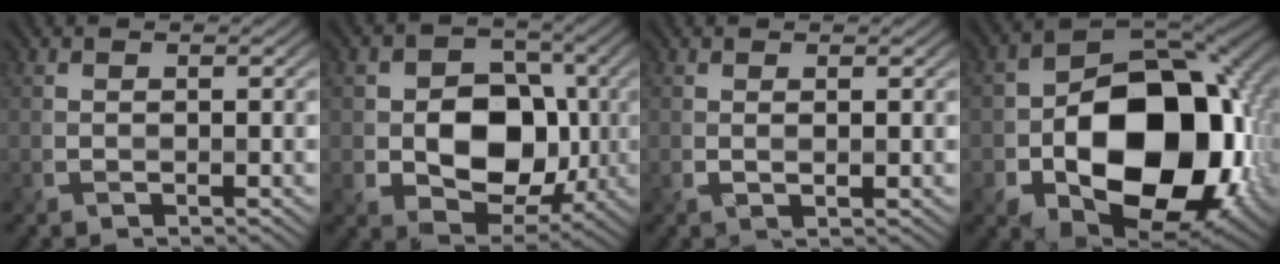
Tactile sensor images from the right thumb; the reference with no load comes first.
{"total": 10.2, "force": [-0.7, 8.0, 6.3], "torque": [-0.096, -0.004, -0.028]}
{"total": 0.7, "force": [0.4, 0.0, 0.6], "torque": [-0.013, 0.002, 0.005]}
{"total": 18.7, "force": [-3.6, 12.6, 13.3], "torque": [-0.199, -0.032, -0.049]}